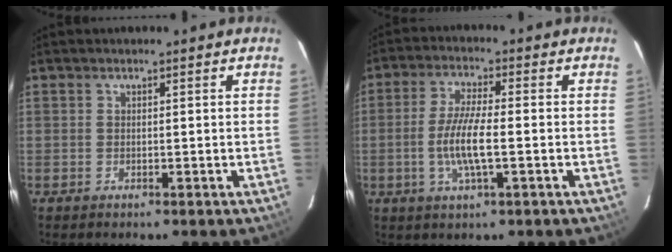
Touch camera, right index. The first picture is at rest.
{"total": 7.9, "force": [-1.9, 1.3, 7.6], "torque": [-0.151, -0.002, -0.039]}